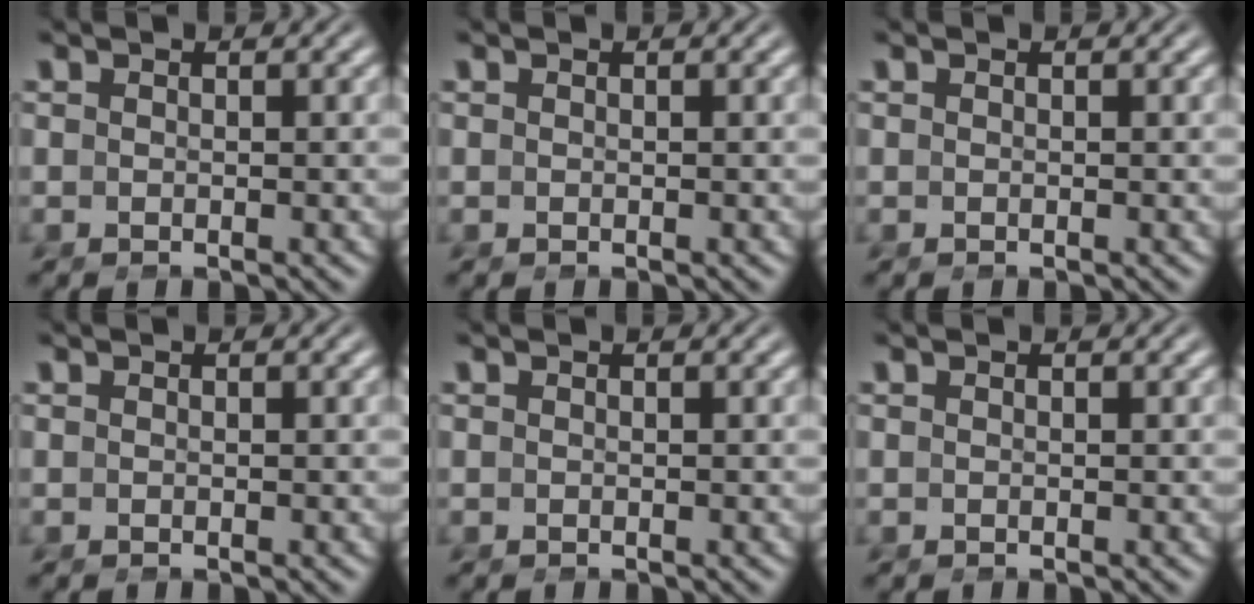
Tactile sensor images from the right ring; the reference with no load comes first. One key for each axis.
{"total": 0.0}
{"total": 0.0}
{"total": 0.0}
{"total": 0.0}
{"total": 0.0}